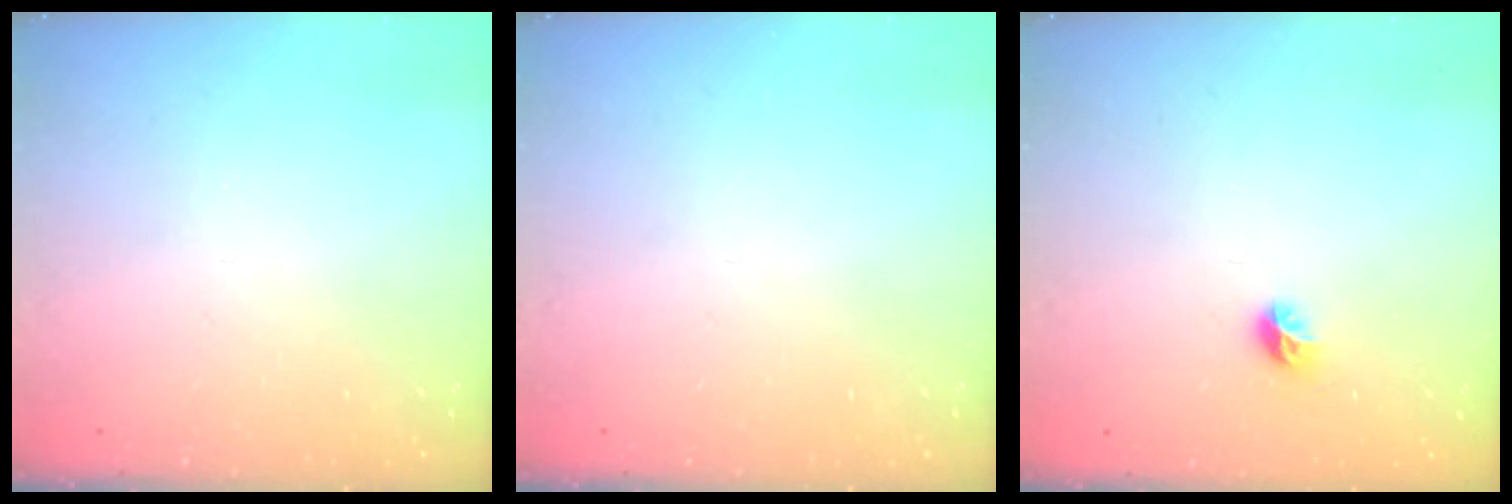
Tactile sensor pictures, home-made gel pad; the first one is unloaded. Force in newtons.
{"total": 0.0}
{"total": 5.4, "press": 5.2, "slide": 1.4}